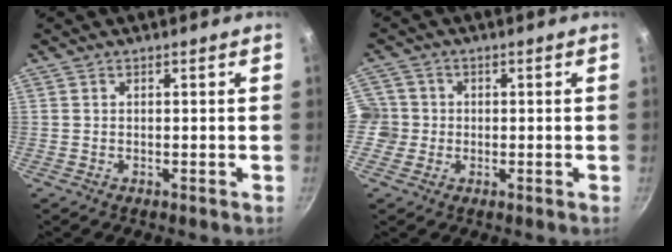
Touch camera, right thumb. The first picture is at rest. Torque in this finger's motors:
{"motor_torque": [-0.40, 0.39, 0.35, 0.21, 0.00]}